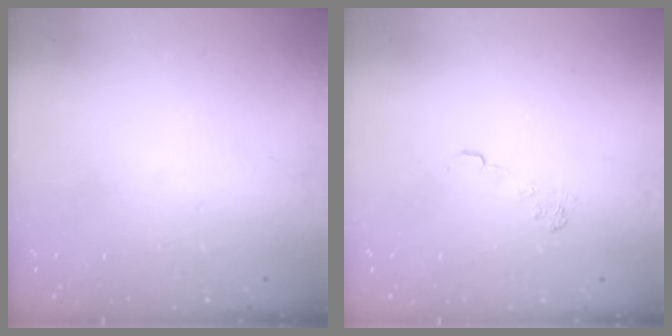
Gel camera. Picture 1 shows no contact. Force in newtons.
{"total": 7.6, "press": 7.5, "slide": 1.5}